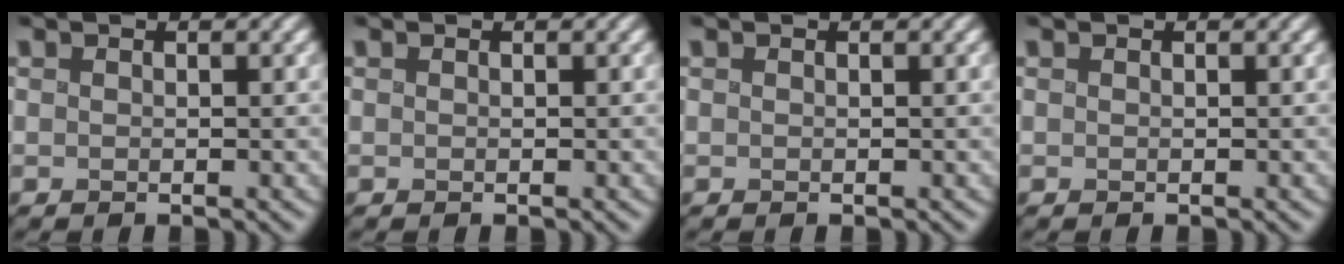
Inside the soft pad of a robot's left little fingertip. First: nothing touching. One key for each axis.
{"total": 0.0}
{"total": 0.0}
{"total": 0.0}